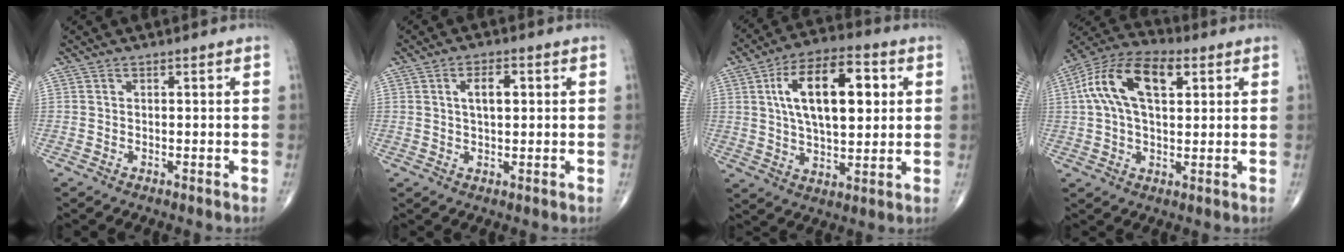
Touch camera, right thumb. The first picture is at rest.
{"total": 4.4, "force": [1.0, 2.1, 3.7], "torque": [-0.059, 0.002, 0.017]}
{"total": 17.5, "force": [4.2, 8.5, 14.7], "torque": [-0.223, 0.005, 0.067]}
{"total": 14.9, "force": [4.1, 8.0, 11.8], "torque": [-0.219, 0.023, 0.067]}